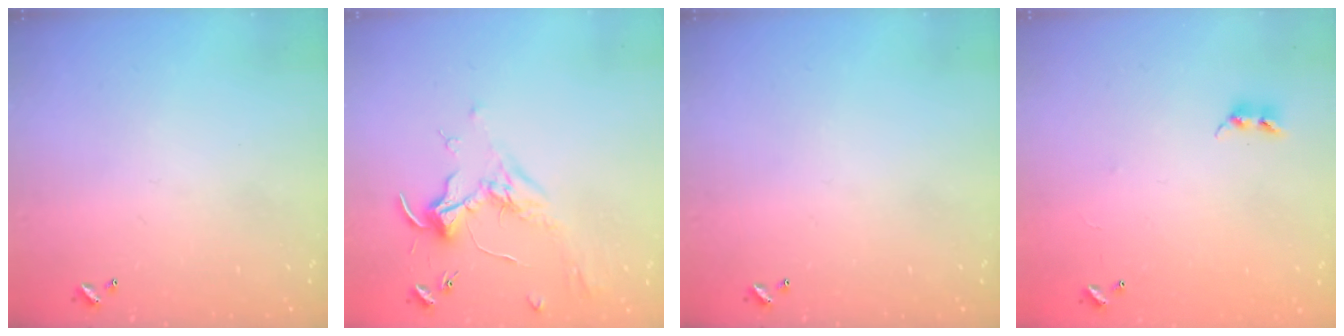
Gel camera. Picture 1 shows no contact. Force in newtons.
{"total": 1.7, "press": 1.5, "slide": 0.8}
{"total": 0.0}
{"total": 7.8, "press": 7.8, "slide": 0.4}